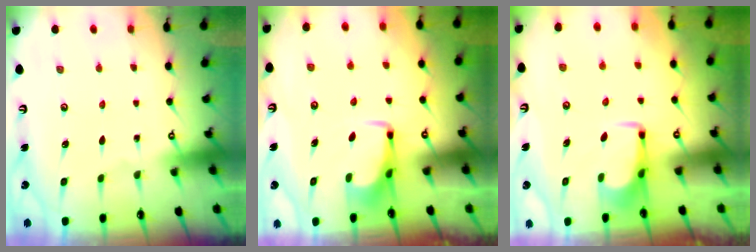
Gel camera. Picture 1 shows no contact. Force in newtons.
{"total": 3.0, "press": 2.9, "slide": 0.4}
{"total": 1.5, "press": 1.4, "slide": 0.5}